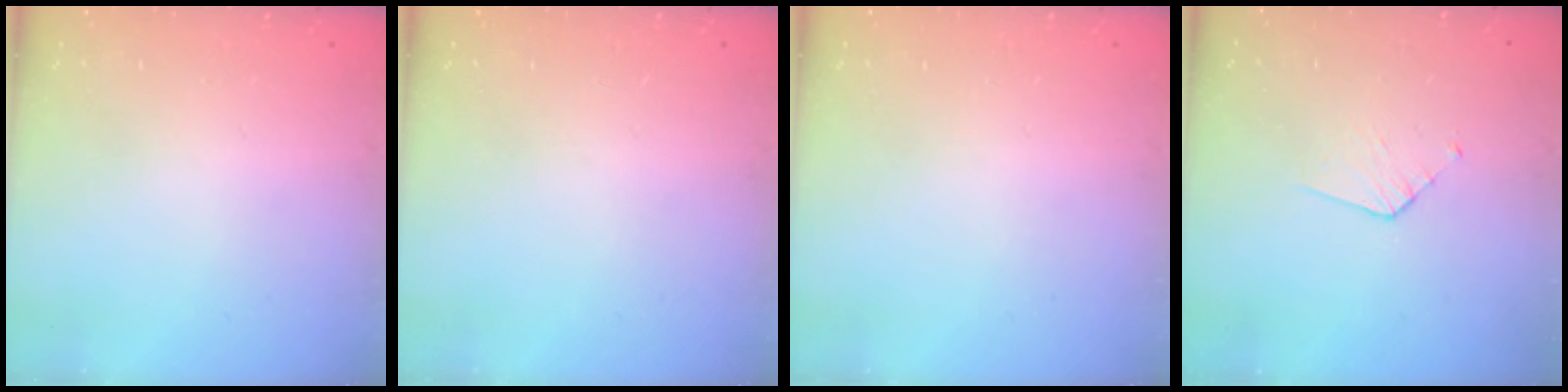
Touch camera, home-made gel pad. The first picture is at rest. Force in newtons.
{"total": 0.0}
{"total": 0.0}
{"total": 3.9, "press": 3.9, "slide": 0.3}